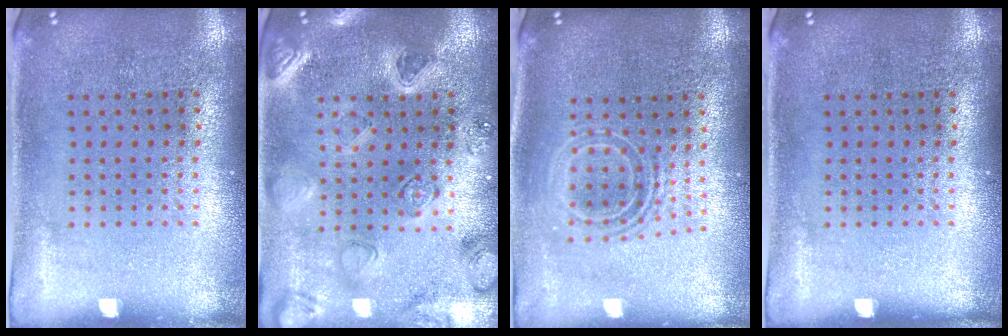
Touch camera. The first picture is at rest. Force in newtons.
{"total": 2.3, "press": 2.2, "slide": 0.3}
{"total": 1.7, "press": 1.2, "slide": 1.1}
{"total": 0.0}